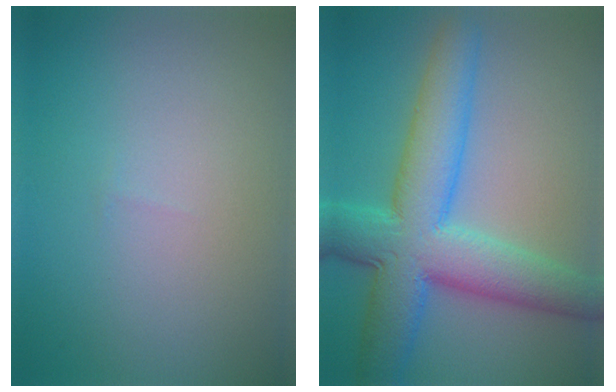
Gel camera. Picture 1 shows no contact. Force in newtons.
{"total": 9.8, "press": 9.8, "slide": 0.2}